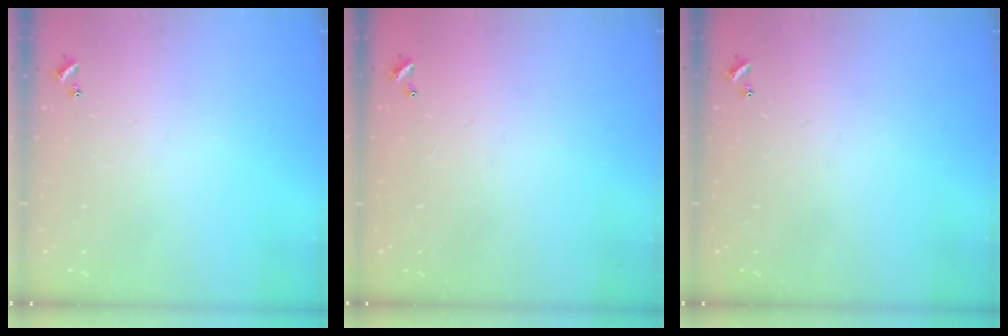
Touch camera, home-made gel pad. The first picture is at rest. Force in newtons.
{"total": 3.0, "press": 3.0, "slide": 0.1}
{"total": 0.0}